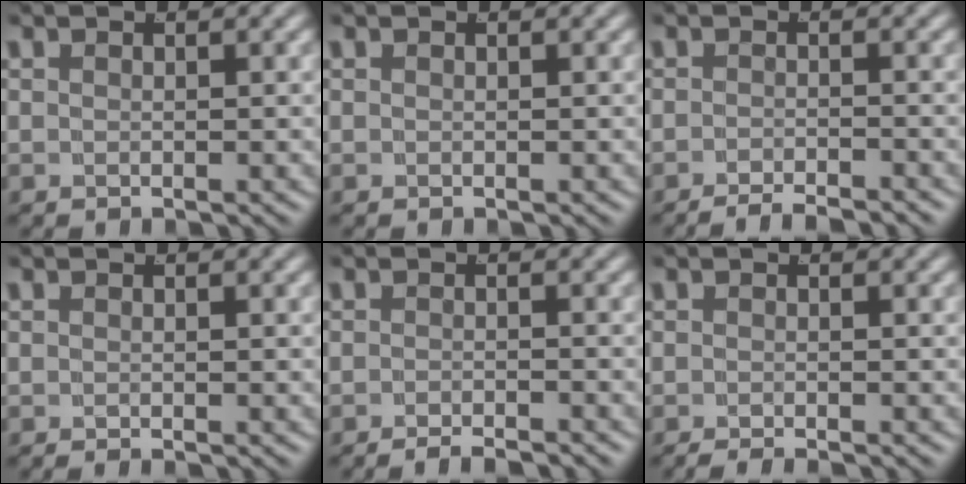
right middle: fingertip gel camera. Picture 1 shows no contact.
{"total": 0.0}
{"total": 3.0, "force": [-2.9, 0.2, 0.7], "torque": [-0.008, -0.005, -0.048]}
{"total": 0.6, "force": [-0.5, -0.3, 0.0], "torque": [0.000, -0.002, -0.007]}
{"total": 2.3, "force": [-2.2, -0.2, 0.5], "torque": [-0.005, -0.003, -0.038]}
{"total": 1.5, "force": [-1.5, -0.2, 0.3], "torque": [0.000, -0.005, -0.023]}